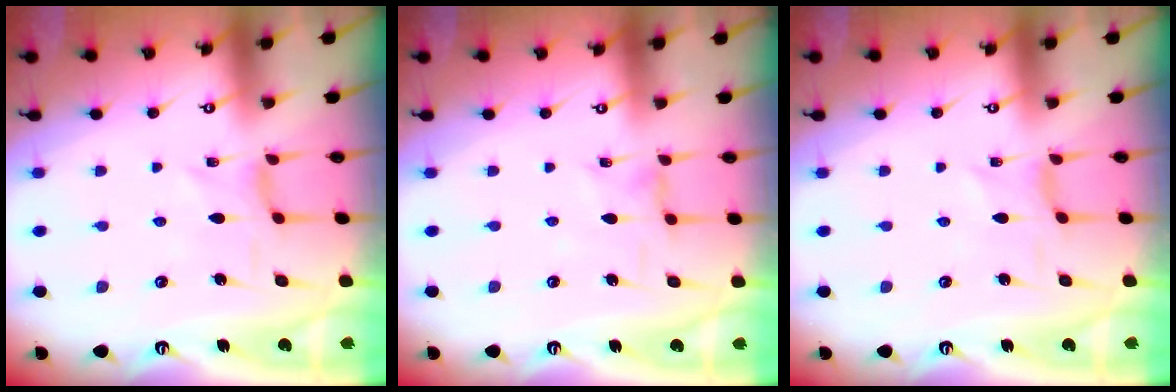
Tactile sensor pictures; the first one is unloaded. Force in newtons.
{"total": 2.2, "press": 2.2, "slide": 0.4}
{"total": 0.0}